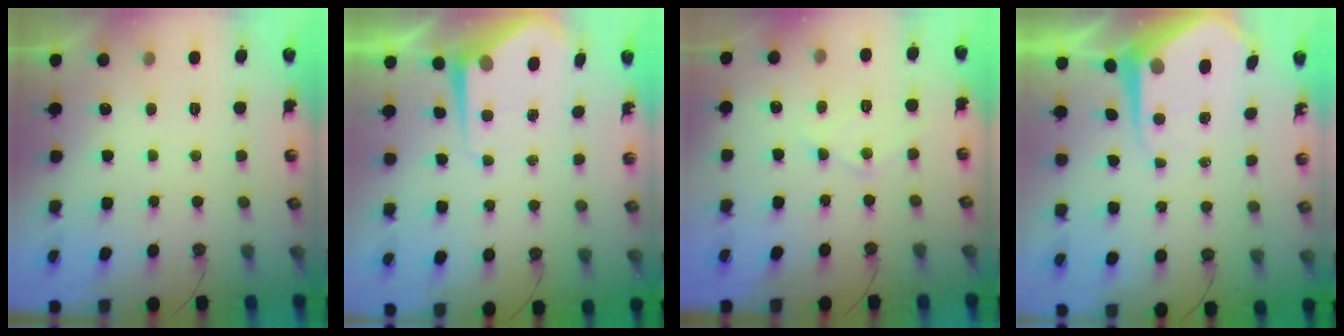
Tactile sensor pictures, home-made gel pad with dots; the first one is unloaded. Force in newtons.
{"total": 5.6, "press": 5.6, "slide": 0.2}
{"total": 8.2, "press": 8.1, "slide": 0.6}
{"total": 8.3, "press": 8.2, "slide": 0.8}